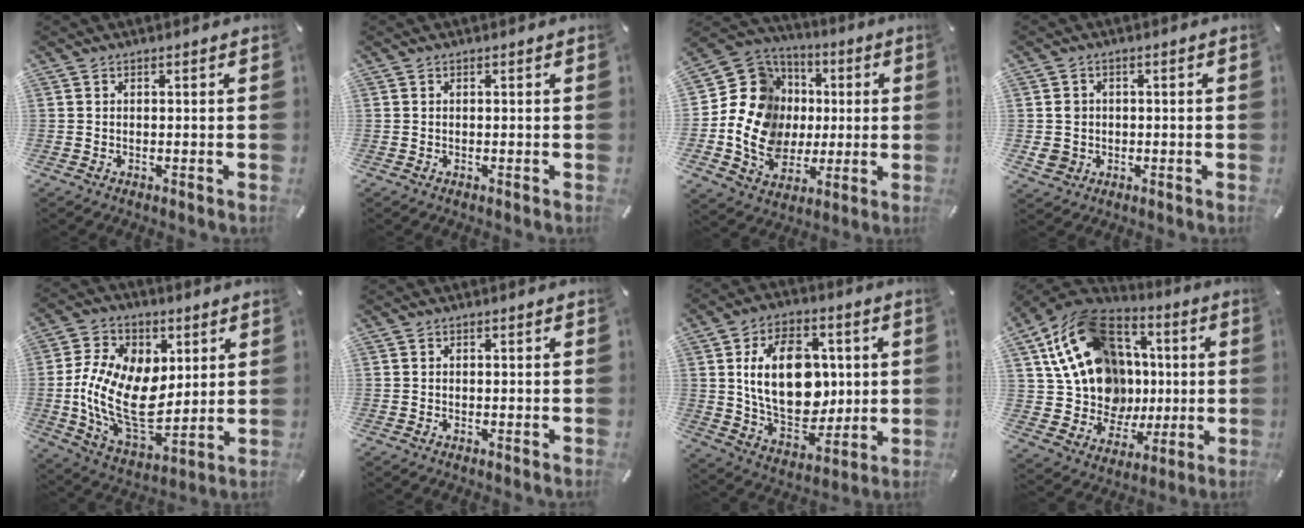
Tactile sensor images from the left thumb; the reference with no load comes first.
{"total": 0.0}
{"total": 18.3, "force": [-1.3, 16.3, 8.2], "torque": [-0.155, 0.001, -0.019]}
{"total": 4.2, "force": [-0.2, 4.2, 0.8], "torque": [-0.019, 0.002, -0.004]}
{"total": 19.5, "force": [1.0, 13.7, 13.9], "torque": [-0.297, -0.012, 0.027]}
{"total": 0.0}
{"total": 18.3, "force": [2.4, 12.6, 13.1], "torque": [-0.236, 0.002, 0.045]}
{"total": 21.6, "force": [4.5, 18.1, 10.8], "torque": [-0.192, -0.028, 0.101]}